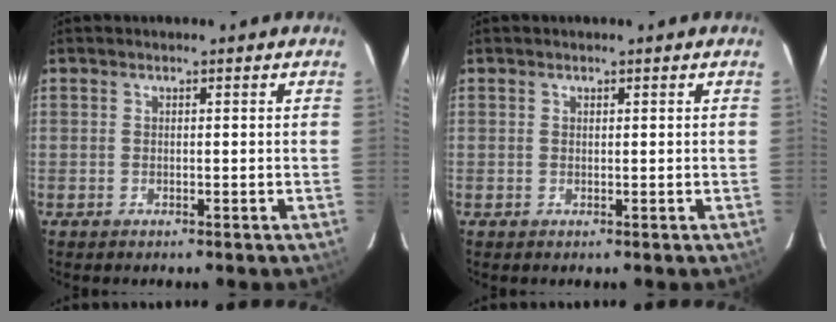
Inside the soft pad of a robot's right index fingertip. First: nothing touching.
{"total": 0.0}